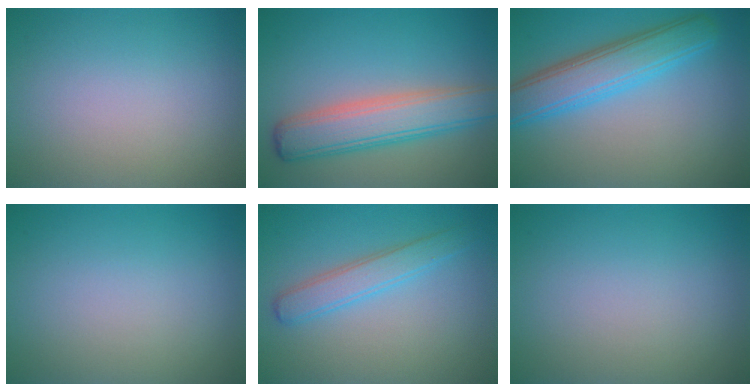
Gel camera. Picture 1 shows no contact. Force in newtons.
{"total": 6.0, "press": 6.0, "slide": 0.5}
{"total": 5.8, "press": 5.8, "slide": 0.3}
{"total": 0.0}
{"total": 2.8, "press": 2.8, "slide": 0.1}
{"total": 0.0}